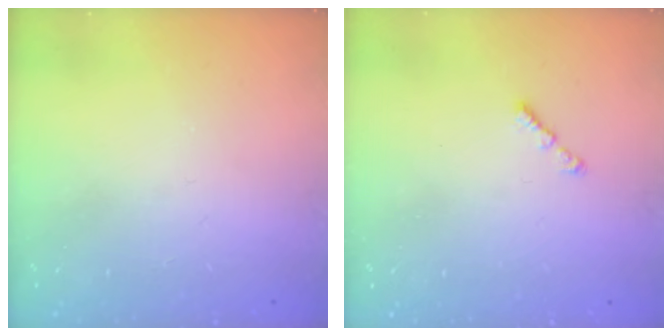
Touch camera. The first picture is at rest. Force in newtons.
{"total": 1.0, "press": 0.9, "slide": 0.5}